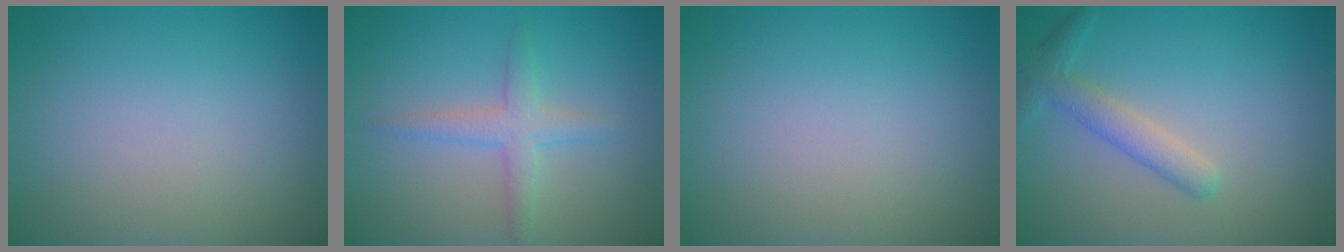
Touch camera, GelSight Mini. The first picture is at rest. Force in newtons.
{"total": 2.4, "press": 2.4, "slide": 0.0}
{"total": 0.0}
{"total": 2.6, "press": 2.5, "slide": 0.1}